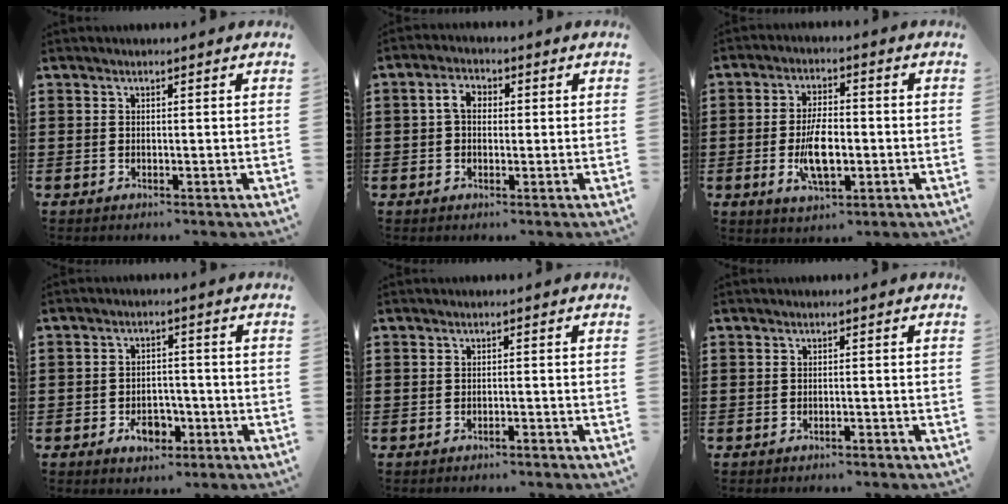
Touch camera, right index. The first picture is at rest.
{"total": 3.4, "force": [0.2, 2.3, 2.5], "torque": [-0.053, 0.013, 0.000]}
{"total": 7.5, "force": [-1.6, 3.2, 6.5], "torque": [-0.137, -0.002, -0.032]}
{"total": 4.7, "force": [-2.2, 3.0, 2.9], "torque": [-0.040, 0.006, -0.040]}
{"total": 1.3, "force": [-1.2, -0.2, 0.6], "torque": [-0.012, -0.002, -0.022]}
{"total": 0.8, "force": [-0.8, 0.0, 0.3], "torque": [-0.009, -0.004, -0.015]}